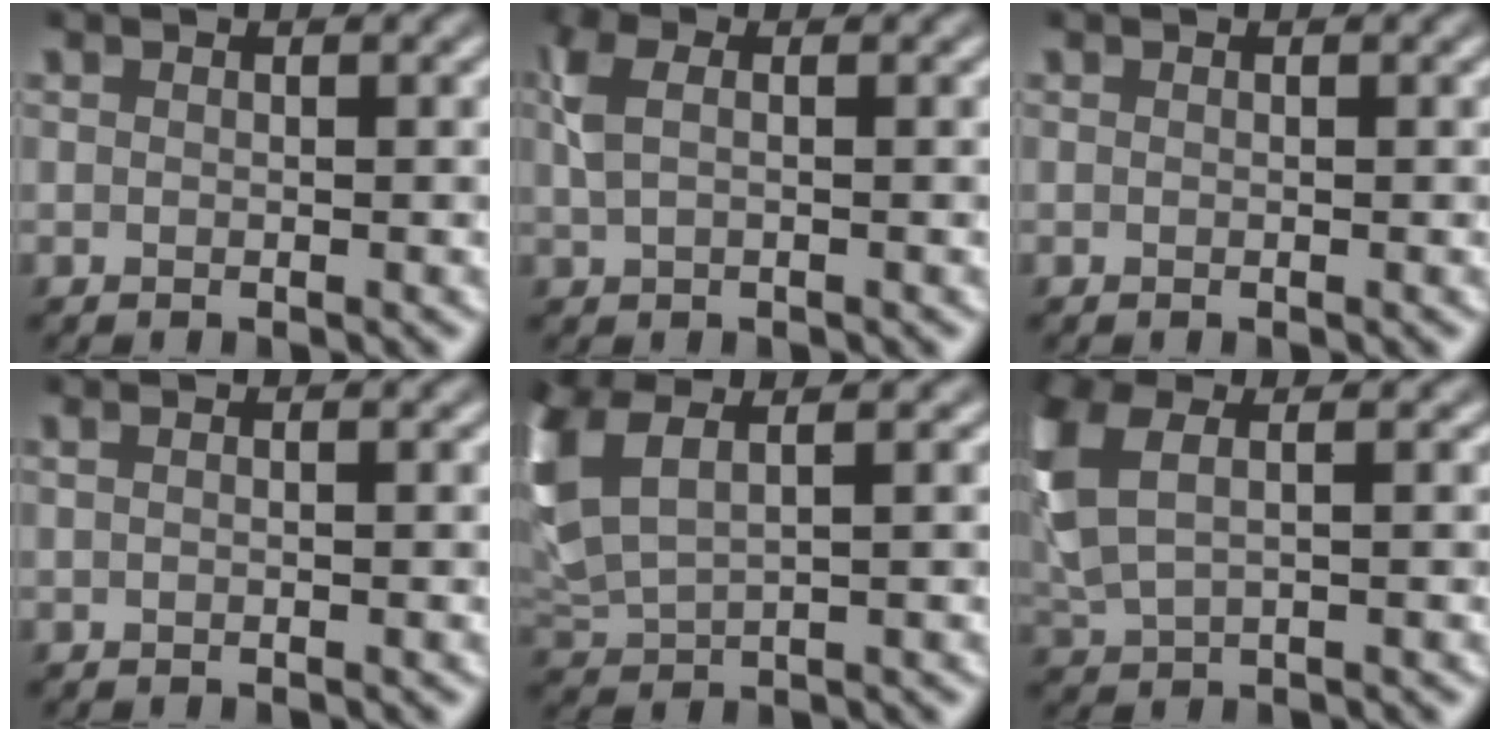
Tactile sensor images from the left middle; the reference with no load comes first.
{"total": 2.5, "force": [0.7, 1.3, 2.0], "torque": [-0.050, 0.008, 0.010]}
{"total": 0.0}
{"total": 0.9, "force": [0.3, 0.3, 0.8], "torque": [-0.013, 0.002, -0.001]}
{"total": 6.1, "force": [2.4, 2.8, 4.8], "torque": [-0.141, 0.013, 0.050]}
{"total": 5.1, "force": [1.7, 2.5, 4.2], "torque": [-0.121, 0.003, 0.038]}